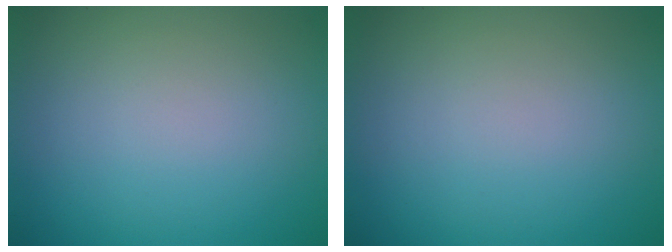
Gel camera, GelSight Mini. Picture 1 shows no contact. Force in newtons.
{"total": 0.0}